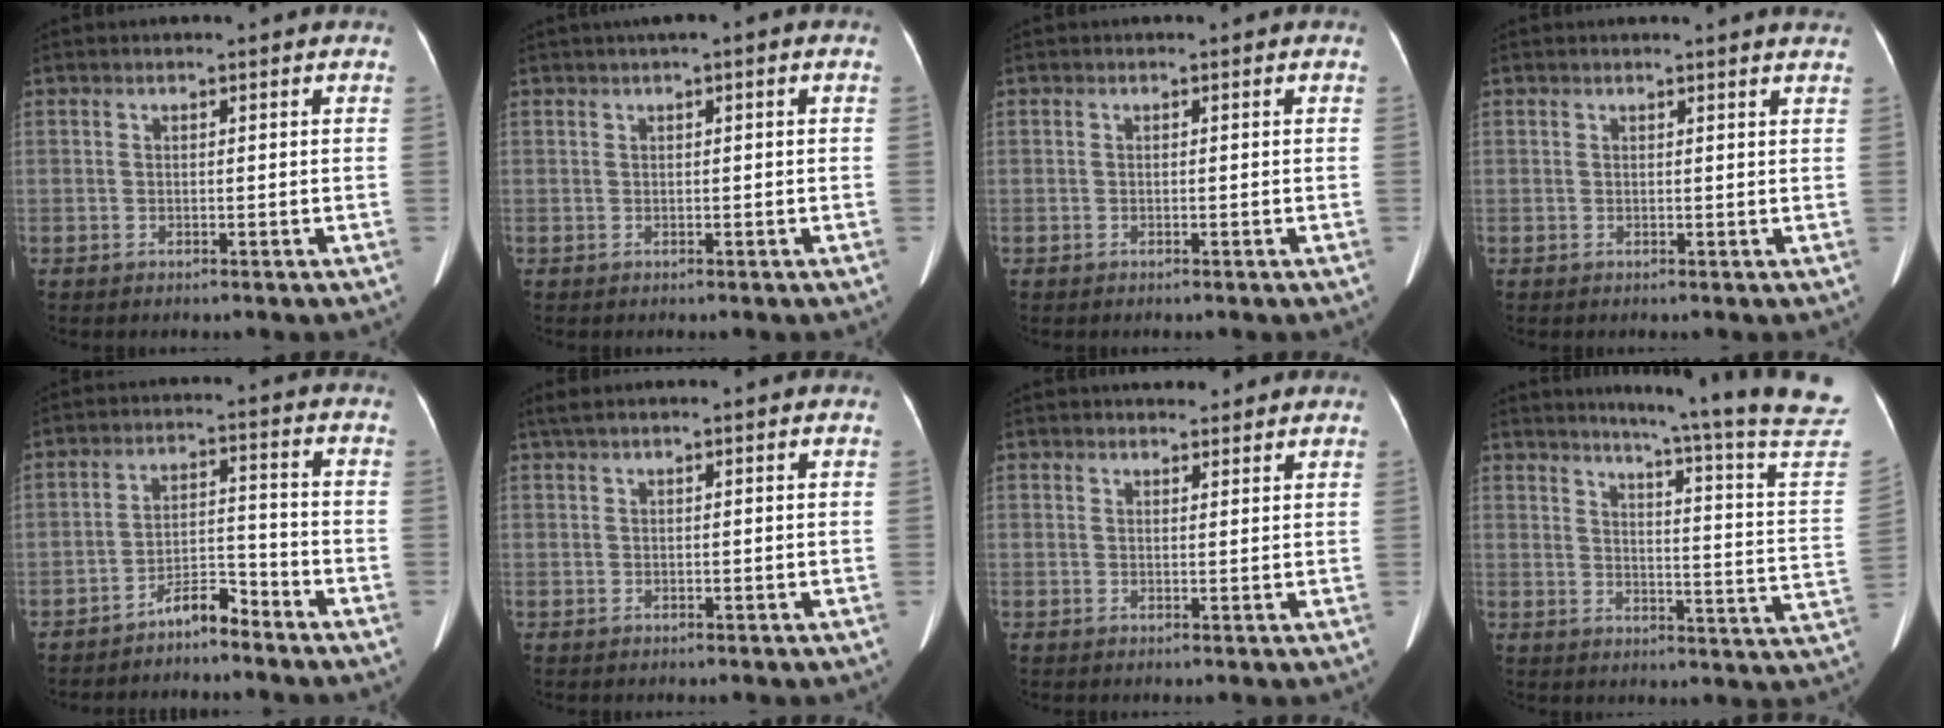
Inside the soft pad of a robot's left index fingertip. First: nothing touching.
{"total": 2.2, "force": [1.0, 0.2, 1.9], "torque": [-0.038, 0.013, 0.016]}
{"total": 0.0}
{"total": 4.0, "force": [3.8, -0.4, 1.2], "torque": [-0.017, 0.000, 0.024]}
{"total": 4.7, "force": [-4.2, 0.8, 1.9], "torque": [-0.031, 0.003, -0.075]}
{"total": 2.8, "force": [2.3, 0.2, 1.6], "torque": [-0.024, 0.040, 0.040]}
{"total": 4.0, "force": [3.6, 1.4, 1.0], "torque": [-0.006, 0.008, 0.043]}
{"total": 22.9, "force": [20.5, -3.0, 9.7], "torque": [-0.147, -0.125, 0.238]}